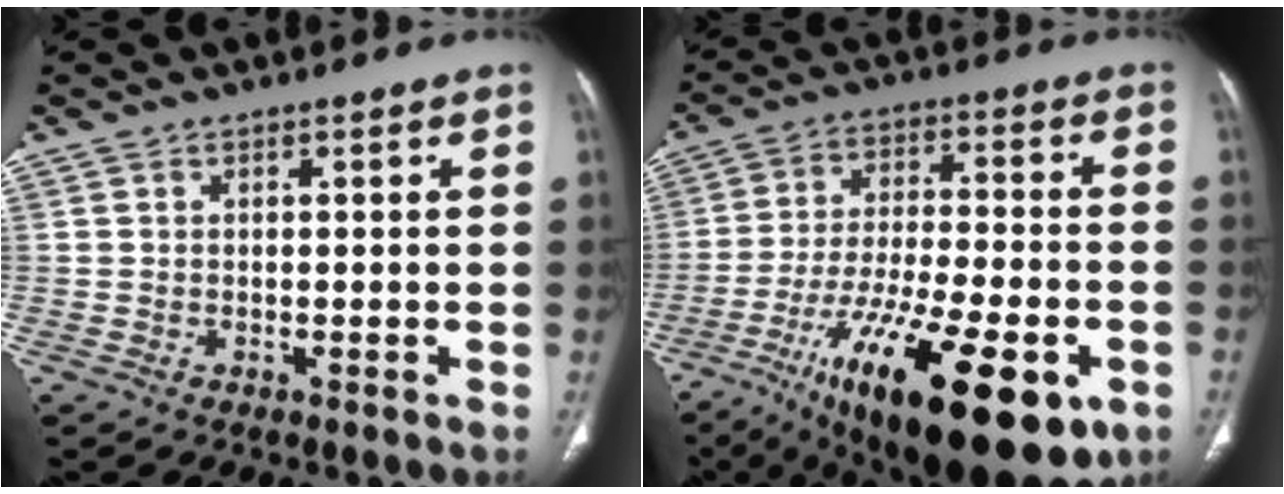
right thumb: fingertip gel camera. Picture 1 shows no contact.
{"total": 26.2, "force": [-11.9, 9.0, 21.6], "torque": [-0.337, 0.024, -0.181]}